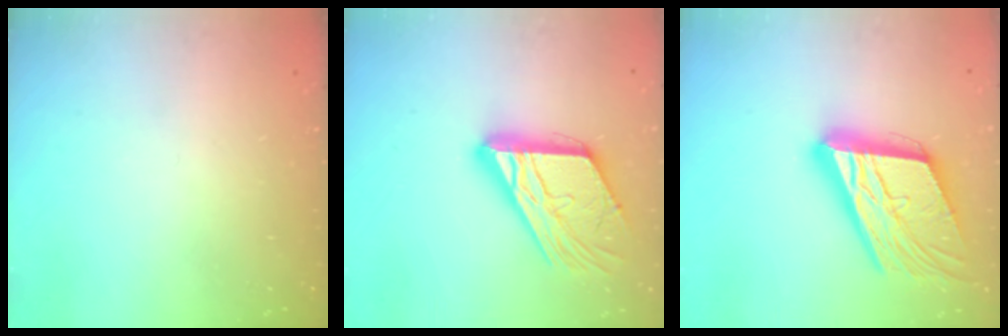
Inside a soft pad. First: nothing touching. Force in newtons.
{"total": 19.7, "press": 19.6, "slide": 1.8}
{"total": 25.1, "press": 24.8, "slide": 4.1}